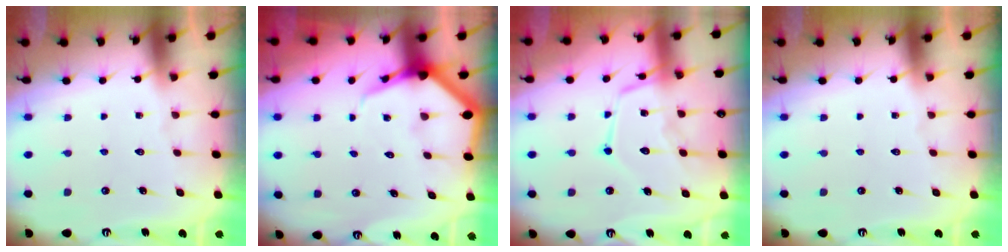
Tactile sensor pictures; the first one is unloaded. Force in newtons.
{"total": 5.6, "press": 5.6, "slide": 0.7}
{"total": 15.8, "press": 15.7, "slide": 1.4}
{"total": 0.0}